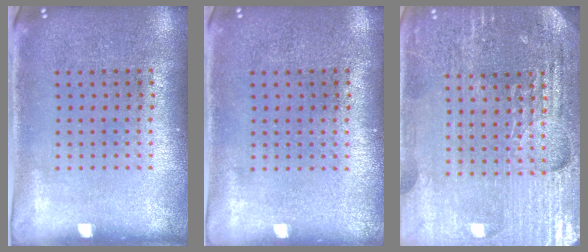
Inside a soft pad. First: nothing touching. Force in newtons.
{"total": 0.0}
{"total": 4.9, "press": 4.6, "slide": 1.8}